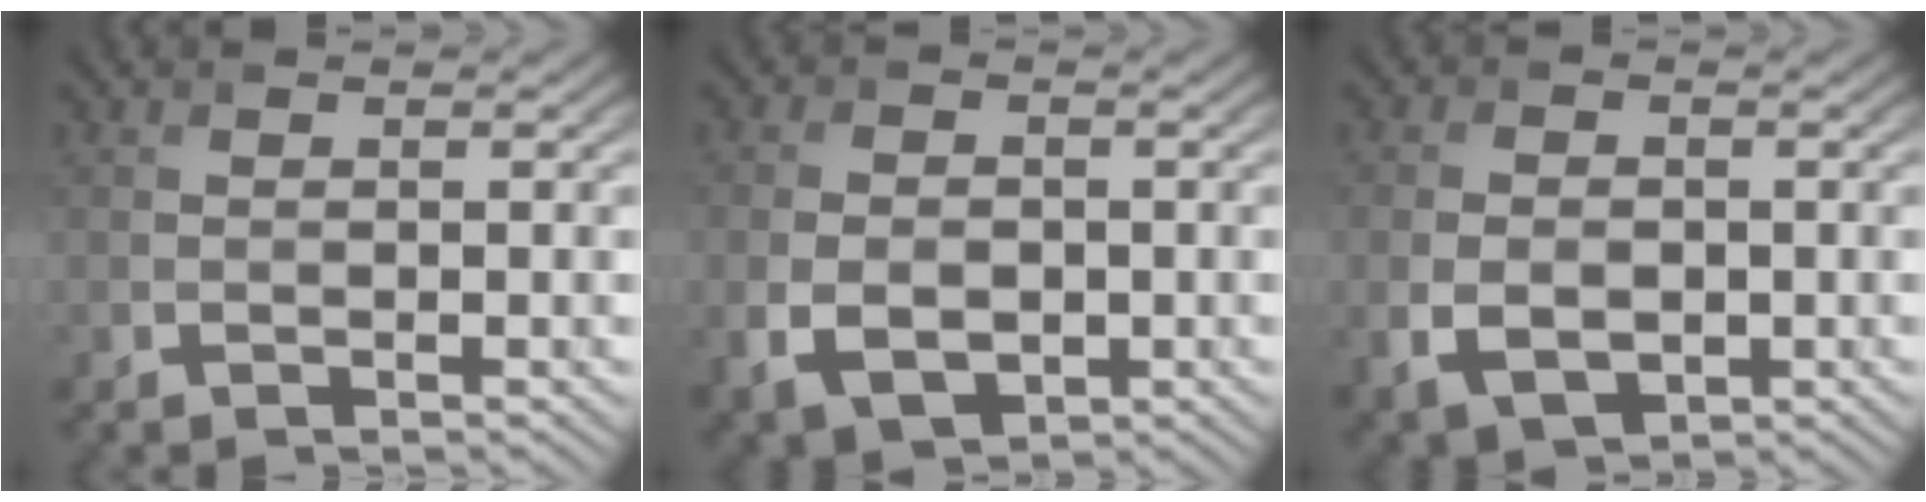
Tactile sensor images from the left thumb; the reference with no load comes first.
{"total": 6.2, "force": [-1.5, 4.4, 4.1], "torque": [-0.083, -0.015, -0.024]}
{"total": 5.4, "force": [-1.2, 3.8, 3.7], "torque": [-0.080, -0.014, -0.016]}